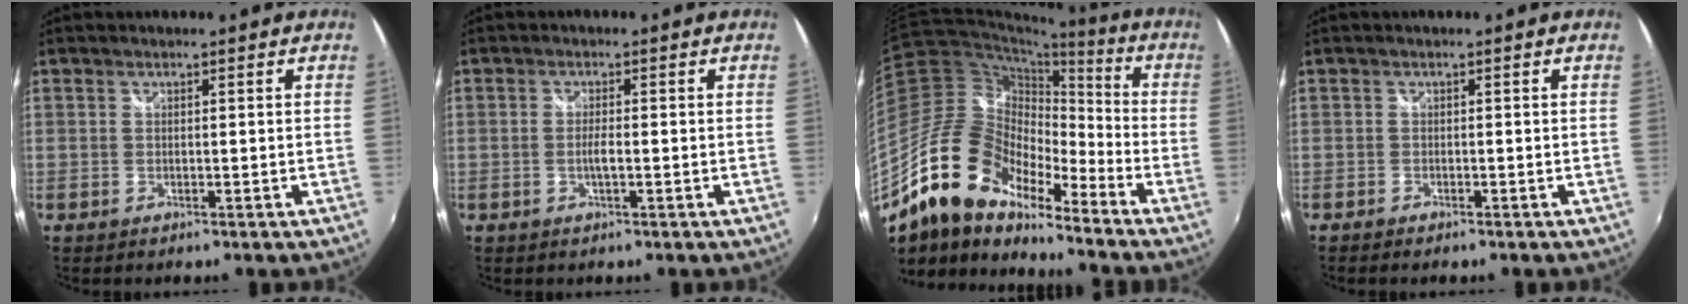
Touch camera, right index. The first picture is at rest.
{"total": 2.0, "force": [-0.6, 0.2, 2.0], "torque": [-0.038, -0.002, -0.011]}
{"total": 18.0, "force": [-13.5, 7.0, 9.7], "torque": [-0.174, -0.005, -0.268]}
{"total": 1.3, "force": [-1.1, 0.5, 0.4], "torque": [-0.012, -0.005, -0.022]}